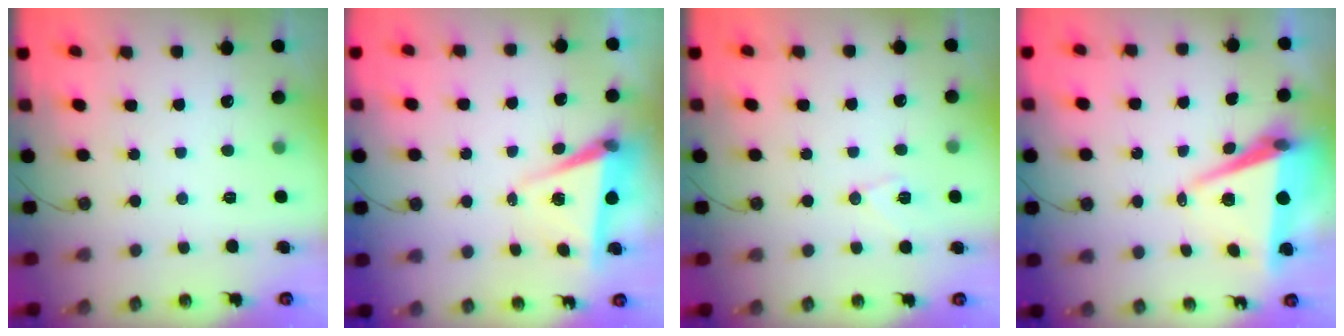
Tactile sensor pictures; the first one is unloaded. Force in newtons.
{"total": 6.6, "press": 4.9, "slide": 4.5}
{"total": 7.3, "press": 7.2, "slide": 1.0}
{"total": 8.7, "press": 7.5, "slide": 4.3}